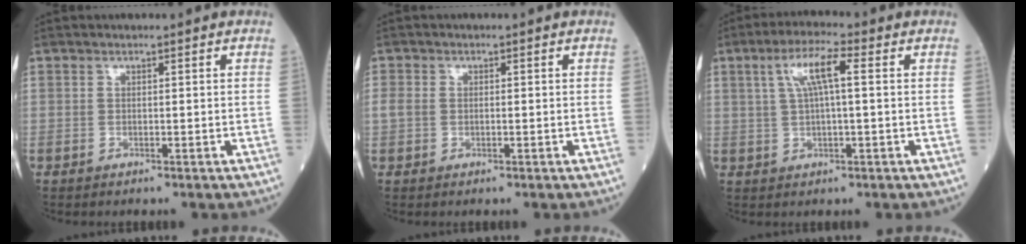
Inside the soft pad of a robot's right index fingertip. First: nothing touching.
{"total": 1.6, "force": [-0.2, 1.3, 1.0], "torque": [-0.030, 0.006, -0.003]}
{"total": 6.2, "force": [1.7, 0.8, 5.9], "torque": [-0.115, 0.019, 0.033]}